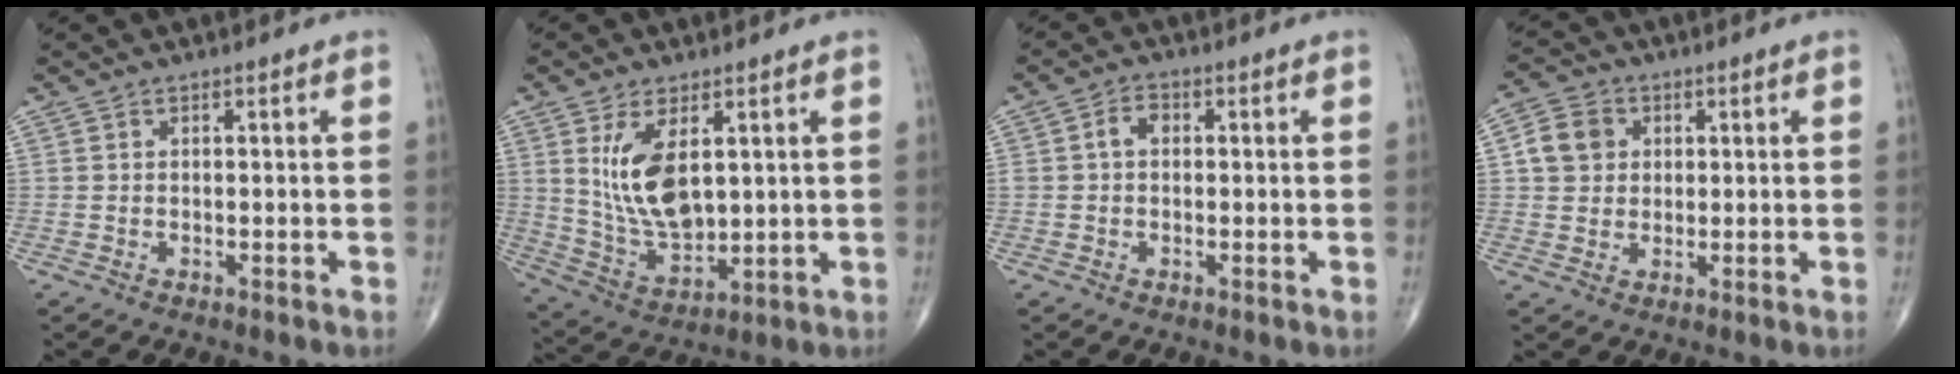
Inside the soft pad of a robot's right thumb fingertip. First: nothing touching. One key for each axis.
{"total": 12.1, "fx": 3.4, "fy": 6.2, "fz": 9.9, "tx": -0.172, "ty": -0.023, "tz": 0.079}
{"total": 3.0, "fx": 0.3, "fy": 2.1, "fz": 2.0, "tx": -0.033, "ty": 0.012, "tz": 0.002}
{"total": 6.4, "fx": 1.3, "fy": 5.6, "fz": 2.8, "tx": -0.035, "ty": 0.003, "tz": 0.017}